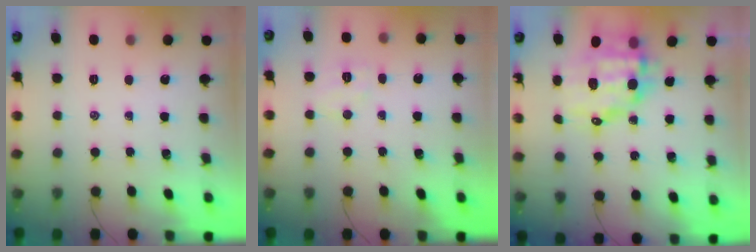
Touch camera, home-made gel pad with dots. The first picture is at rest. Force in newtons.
{"total": 5.4, "press": 5.3, "slide": 1.1}
{"total": 11.9, "press": 11.6, "slide": 2.7}